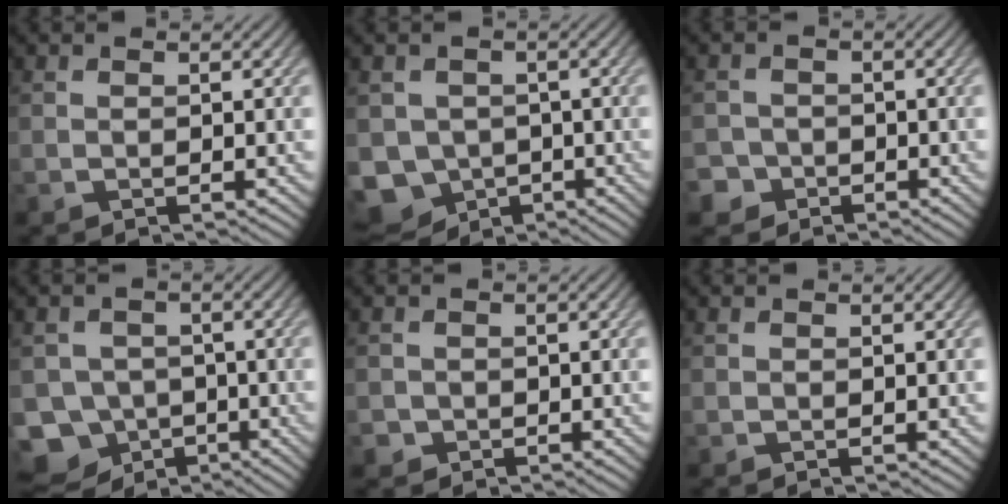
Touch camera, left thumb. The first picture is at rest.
{"total": 7.3, "force": [-2.2, 6.4, 2.8], "torque": [-0.073, -0.026, -0.050]}
{"total": 3.2, "force": [-1.8, 2.6, 0.3], "torque": [0.002, -0.002, -0.040]}
{"total": 10.0, "force": [-5.2, 8.1, 2.8], "torque": [-0.075, -0.032, -0.096]}
{"total": 1.4, "force": [-0.7, 1.2, 0.1], "torque": [0.004, -0.006, -0.016]}
{"total": 0.0}